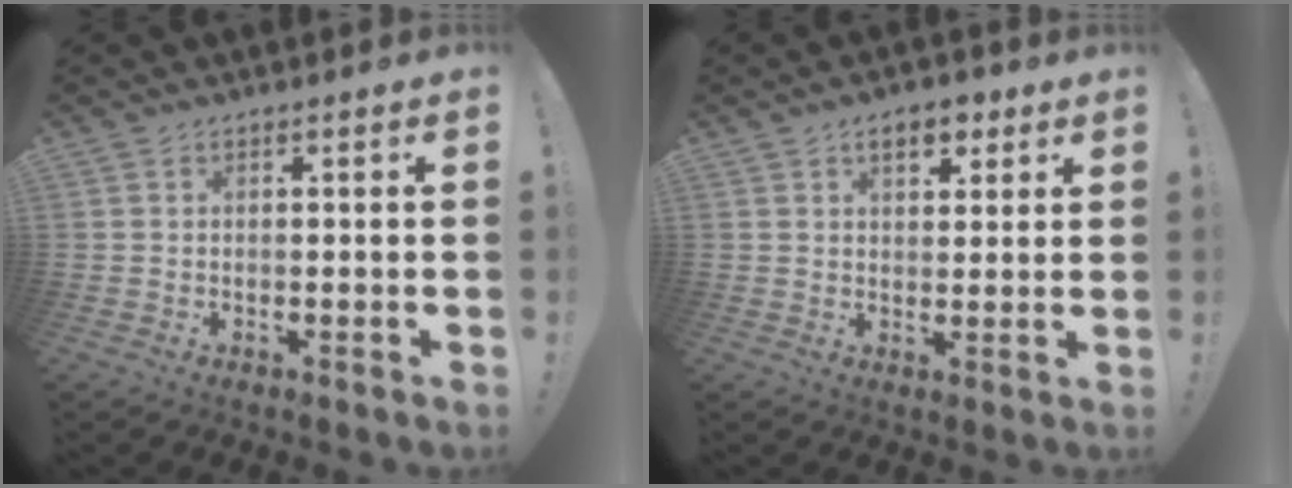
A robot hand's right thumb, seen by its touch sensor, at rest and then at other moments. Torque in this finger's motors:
{"motor_torque": [0.23, 1.43, 0.01, 0.01, 0.03]}